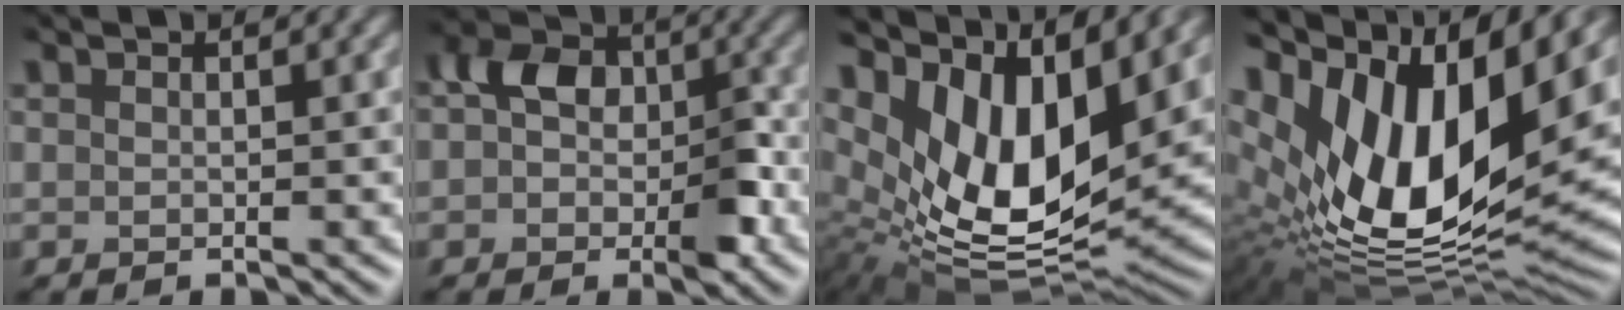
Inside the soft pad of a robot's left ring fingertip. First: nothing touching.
{"total": 5.8, "force": [-1.0, 4.2, 3.8], "torque": [-0.048, 0.006, -0.034]}
{"total": 13.9, "force": [4.2, 7.1, 11.2], "torque": [-0.208, 0.000, 0.074]}
{"total": 16.7, "force": [3.6, 7.9, 14.2], "torque": [-0.269, 0.005, 0.055]}